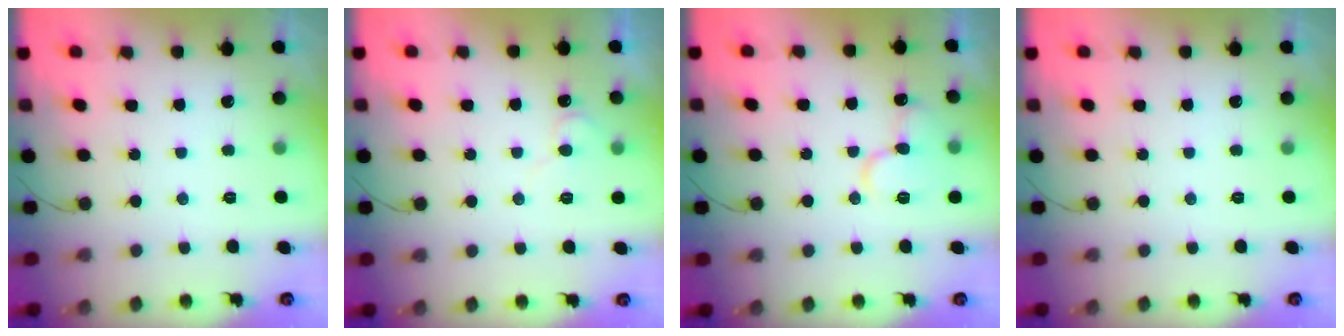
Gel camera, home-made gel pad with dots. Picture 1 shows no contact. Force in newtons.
{"total": 5.1, "press": 5.0, "slide": 0.5}
{"total": 11.3, "press": 11.2, "slide": 1.5}
{"total": 0.0}